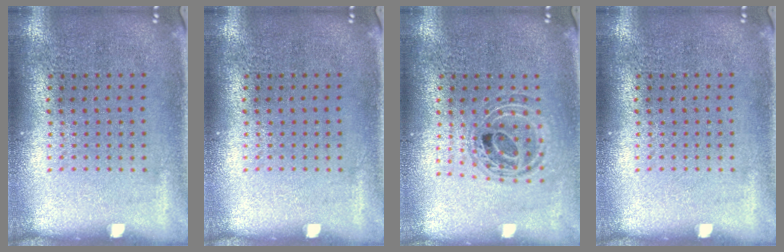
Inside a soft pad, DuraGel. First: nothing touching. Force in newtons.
{"total": 0.0}
{"total": 0.9, "press": 0.9, "slide": 0.2}
{"total": 0.0}